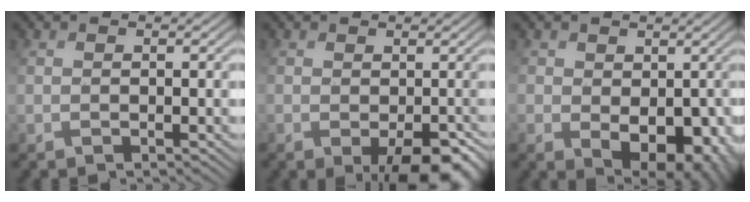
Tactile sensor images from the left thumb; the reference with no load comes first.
{"total": 6.5, "force": [-2.3, 3.2, 5.2], "torque": [-0.084, -0.020, -0.022]}
{"total": 8.8, "force": [-1.1, 6.4, 6.0], "torque": [-0.095, -0.042, 0.003]}